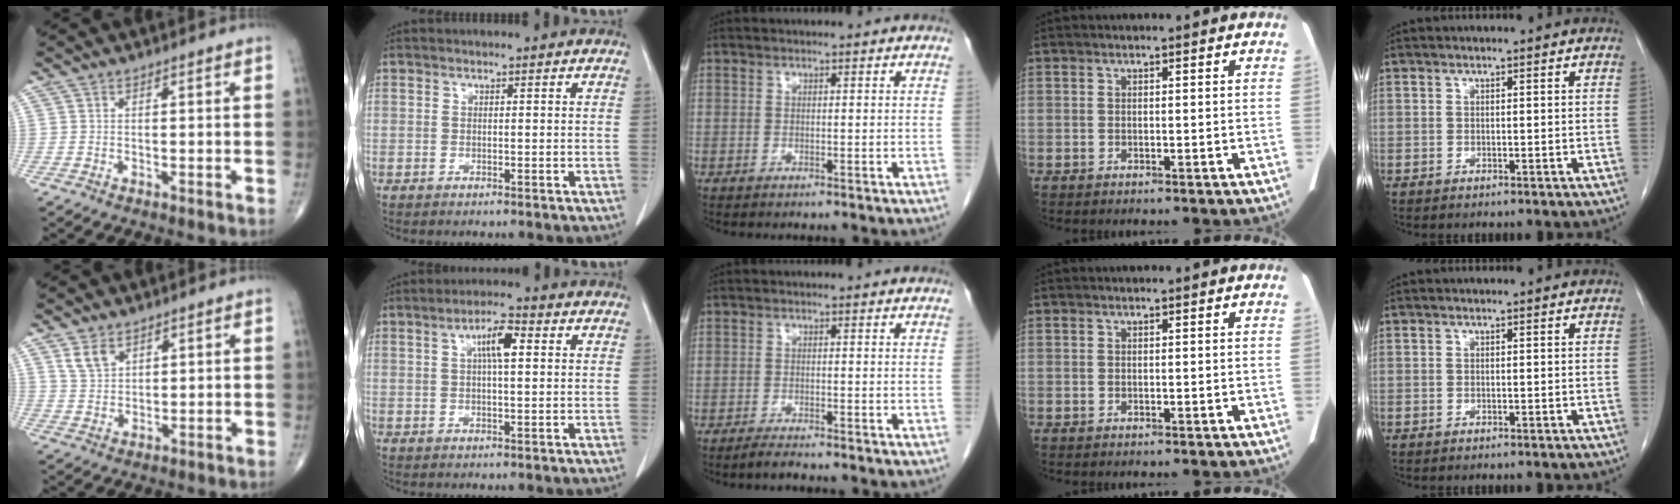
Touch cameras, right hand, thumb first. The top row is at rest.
{"thumb": {"total": 4.4, "force": [2.7, 2.7, 2.2], "torque": [-0.033, -0.013, 0.061]}, "index": {"total": 4.9, "force": [1.4, 0.9, 4.6], "torque": [-0.084, 0.010, 0.023]}, "middle": {"total": 1.7, "force": [-1.5, -0.1, 0.7], "torque": [-0.025, -0.007, -0.028]}}